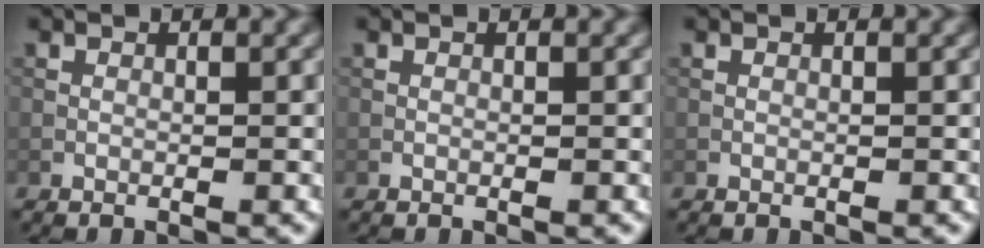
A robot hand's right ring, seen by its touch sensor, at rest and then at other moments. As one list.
[{"total": 0.0}, {"total": 0.0}]